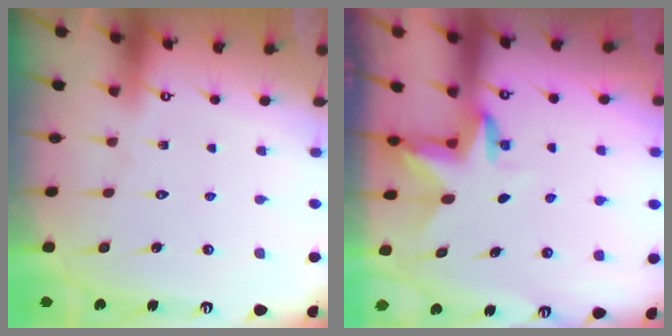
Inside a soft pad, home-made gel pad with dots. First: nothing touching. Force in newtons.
{"total": 3.4, "press": 3.4, "slide": 0.2}